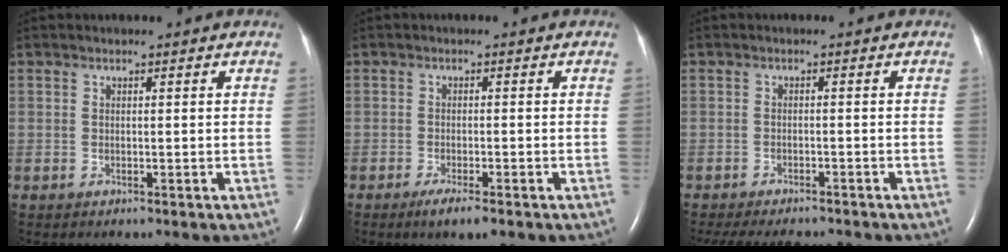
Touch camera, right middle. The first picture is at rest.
{"total": 3.3, "force": [-2.2, 0.4, 2.5], "torque": [-0.047, -0.007, -0.035]}
{"total": 10.9, "force": [-9.6, 2.8, 4.3], "torque": [-0.078, -0.010, -0.128]}